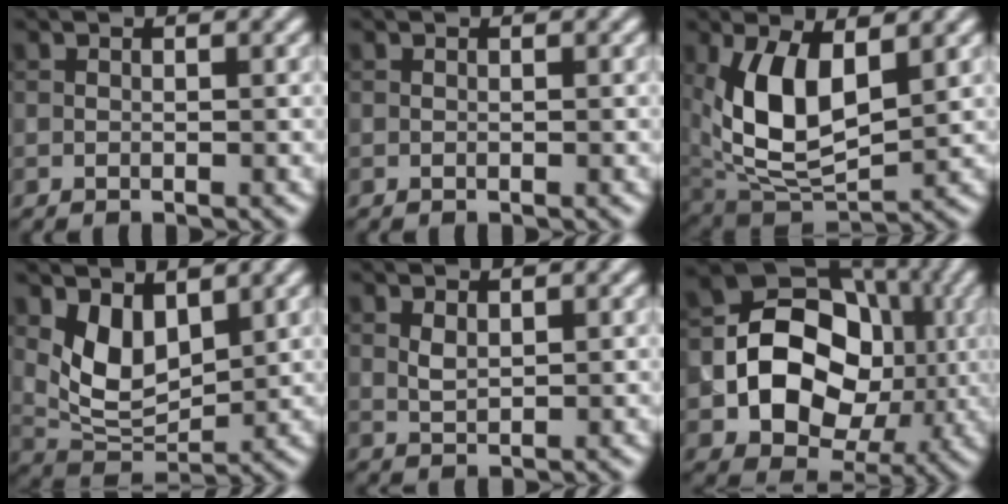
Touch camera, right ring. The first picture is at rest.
{"total": 0.0}
{"total": 8.1, "force": [1.7, 4.1, 6.8], "torque": [-0.146, -0.009, 0.034]}
{"total": 4.9, "force": [2.2, 2.8, 3.4], "torque": [-0.071, -0.014, 0.044]}
{"total": 1.2, "force": [0.7, 0.6, 0.8], "torque": [-0.022, -0.001, 0.018]}
{"total": 12.8, "force": [-0.9, 10.3, 7.5], "torque": [-0.105, -0.004, -0.030]}